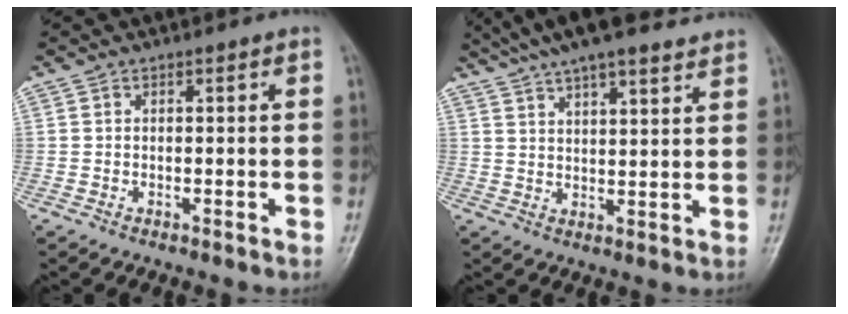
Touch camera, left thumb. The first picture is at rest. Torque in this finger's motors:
{"motor_torque": [0.41, 0.20, 1.56, -1.20, 0.08]}